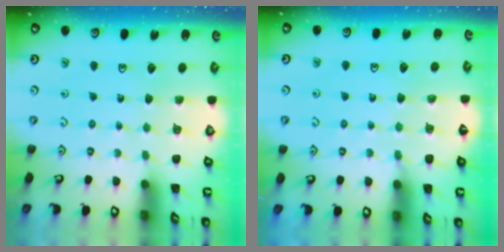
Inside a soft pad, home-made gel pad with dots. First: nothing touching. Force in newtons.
{"total": 4.5, "press": 4.5, "slide": 0.7}